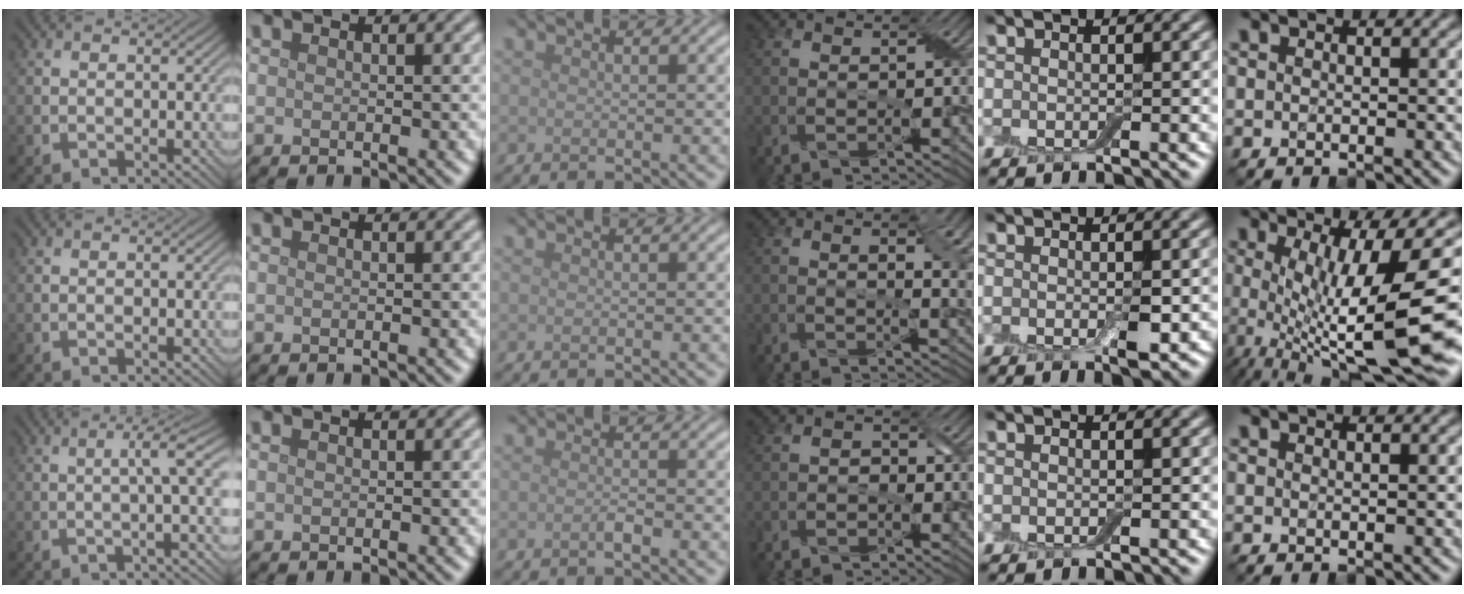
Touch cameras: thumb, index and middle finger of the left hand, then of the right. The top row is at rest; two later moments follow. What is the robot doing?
{"motion": "peel", "object": "aluminum foil"}